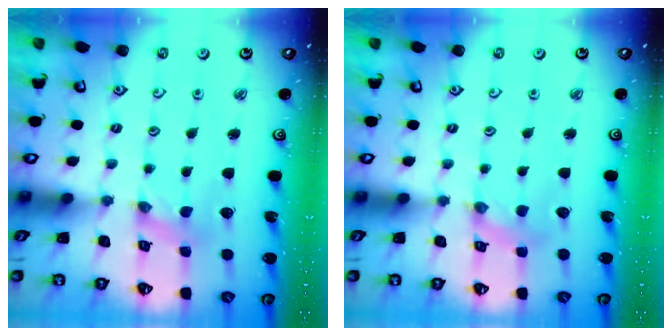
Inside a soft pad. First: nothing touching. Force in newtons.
{"total": 2.4, "press": 2.3, "slide": 0.3}